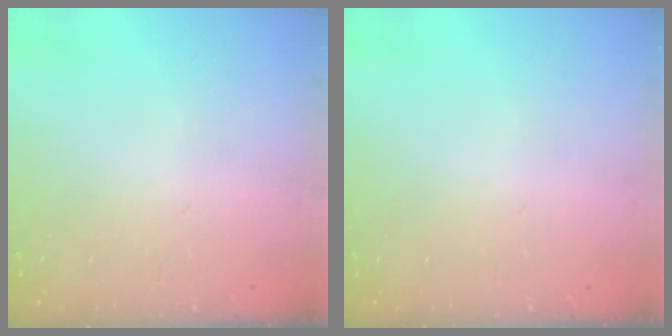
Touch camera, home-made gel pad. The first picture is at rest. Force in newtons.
{"total": 0.0}